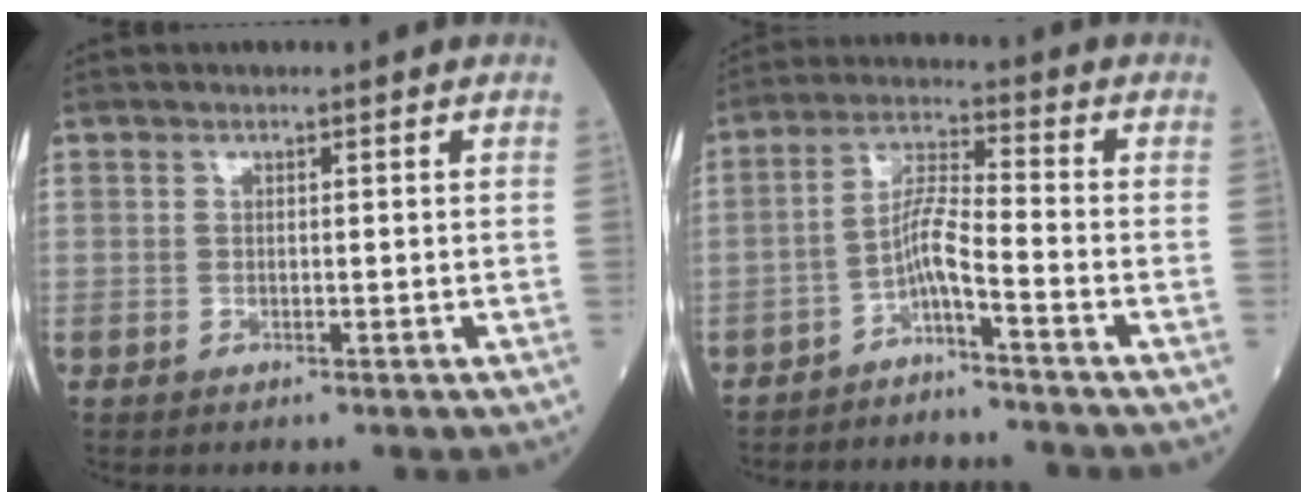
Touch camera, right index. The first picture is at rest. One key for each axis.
{"total": 5.3, "fx": -3.4, "fy": -0.4, "fz": 4.0, "tx": -0.075, "ty": 0.005, "tz": -0.068}